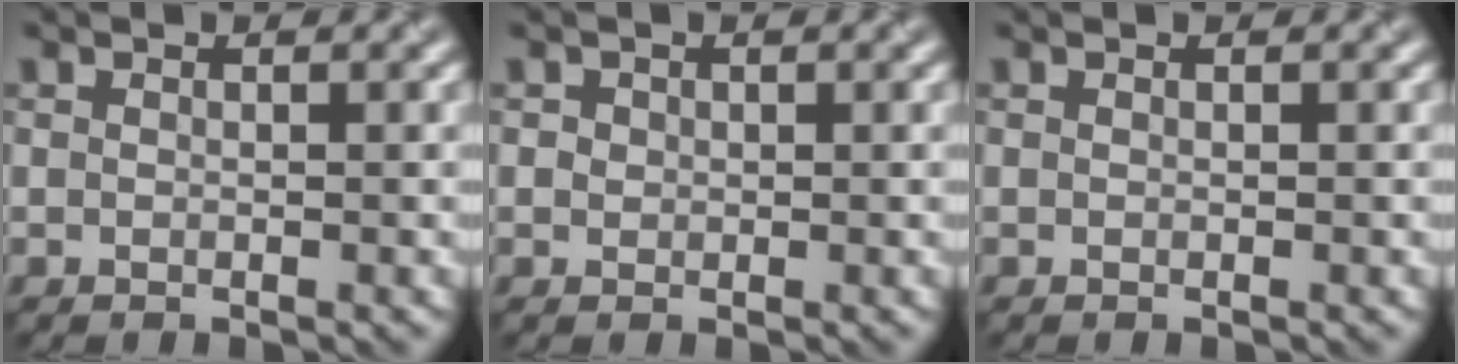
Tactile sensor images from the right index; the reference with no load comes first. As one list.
[{"total": 0.8, "force": [0.1, 0.7, 0.2], "torque": [0.002, -0.002, 0.002]}, {"total": 0.0}]